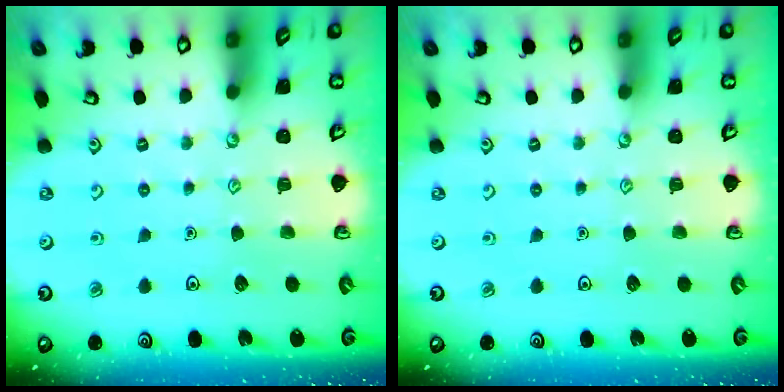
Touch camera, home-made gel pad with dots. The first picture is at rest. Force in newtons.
{"total": 0.0}